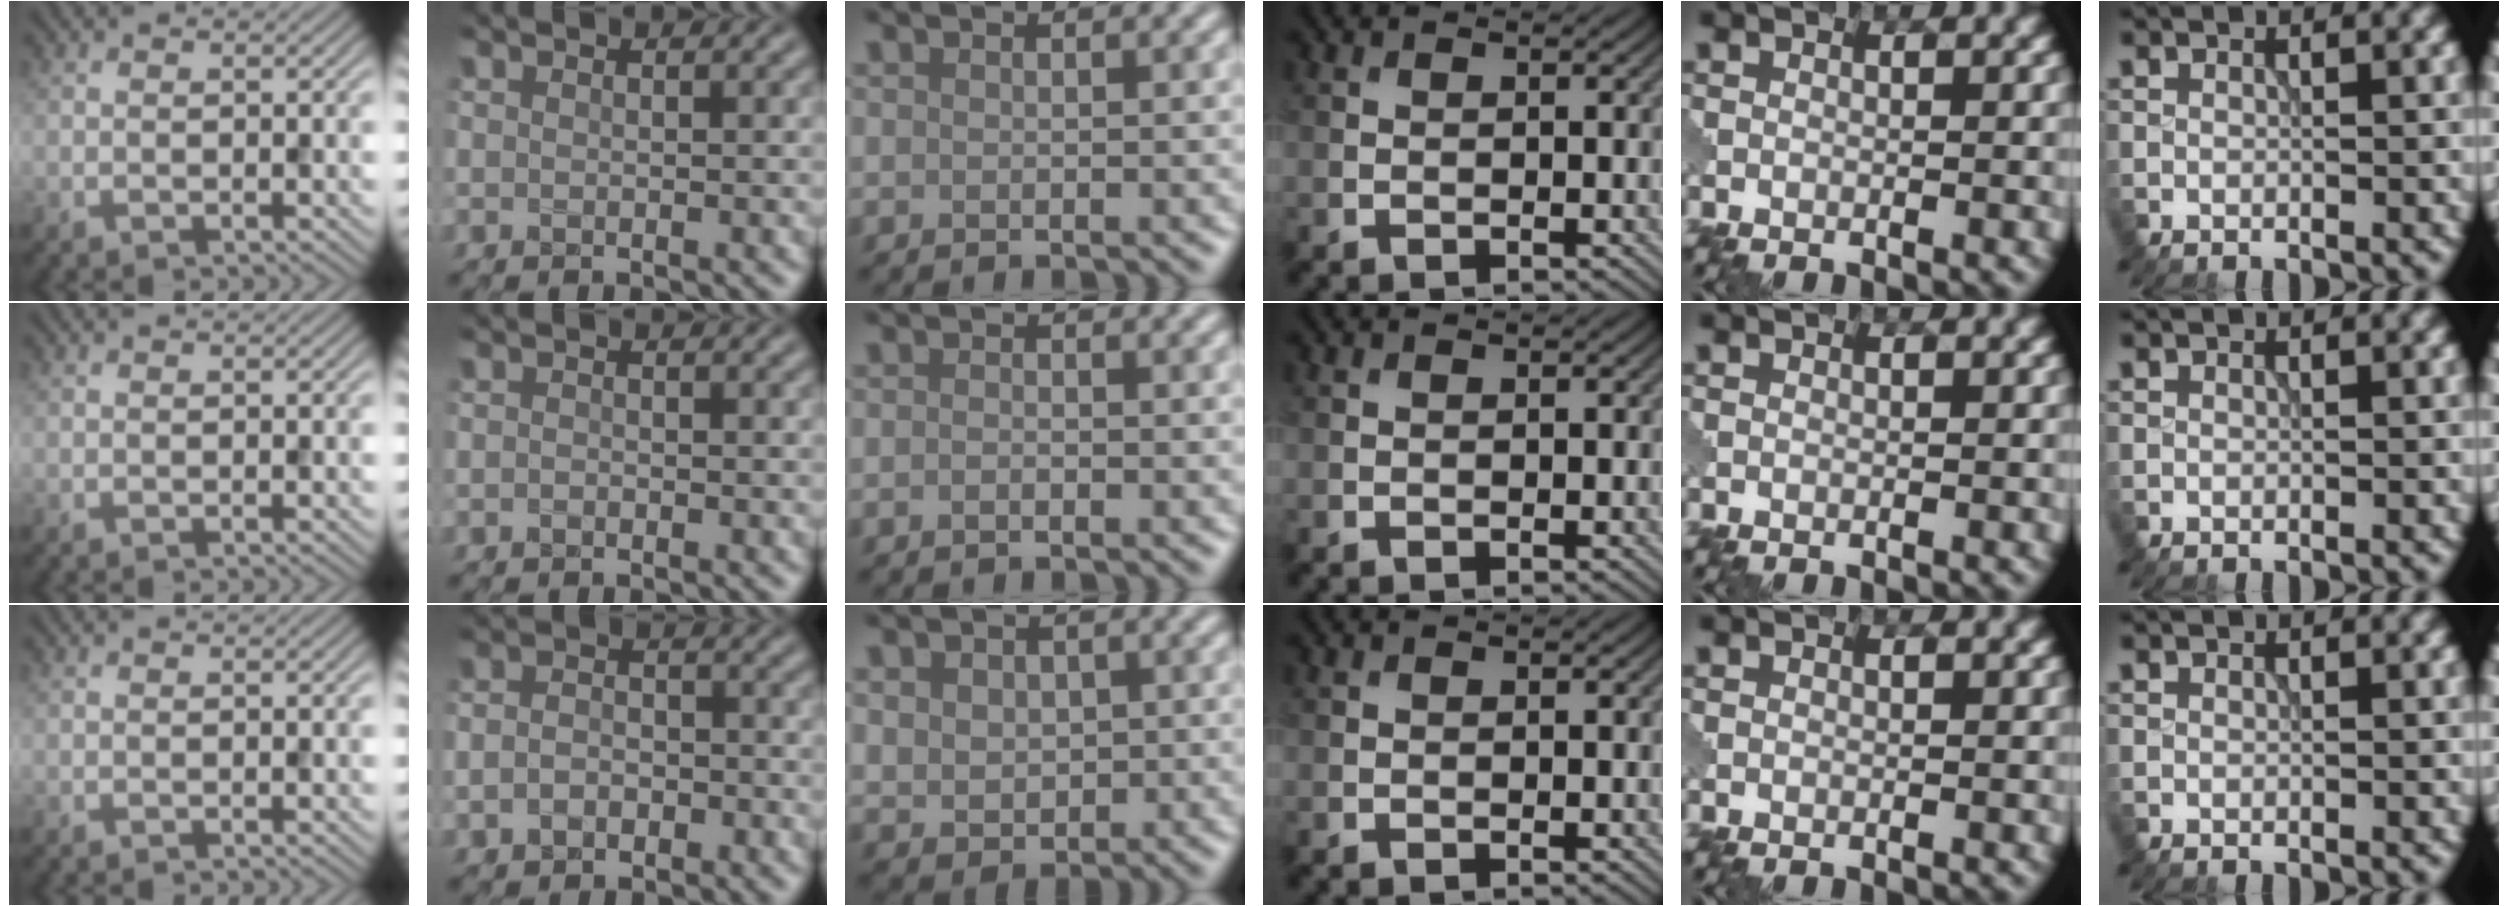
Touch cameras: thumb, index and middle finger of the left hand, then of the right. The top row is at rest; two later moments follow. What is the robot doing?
{"motion": "extract", "object": "pin"}